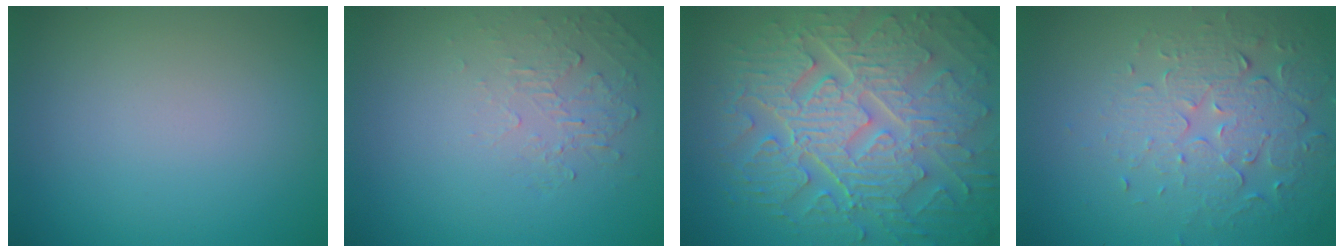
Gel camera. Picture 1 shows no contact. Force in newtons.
{"total": 1.9, "press": 0.5, "slide": 1.9}
{"total": 10.7, "press": 7.1, "slide": 8.0}
{"total": 5.4, "press": 3.7, "slide": 3.9}